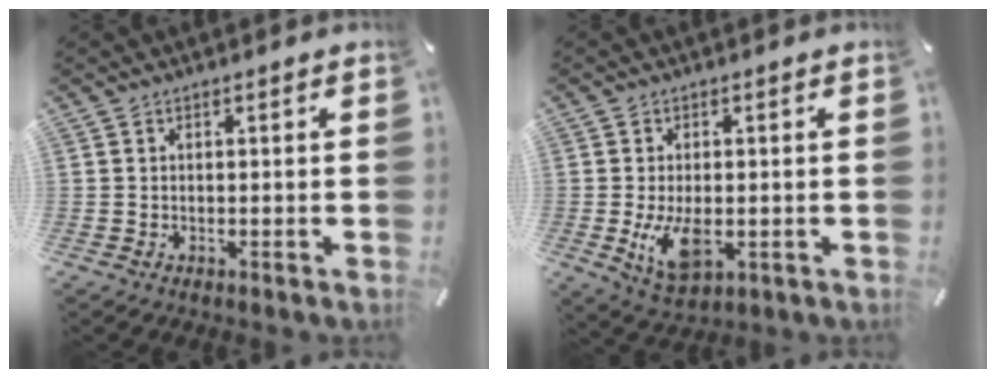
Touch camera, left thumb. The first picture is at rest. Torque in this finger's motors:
{"motor_torque": [-0.07, 0.55, 0.52, 0.34, 0.10]}